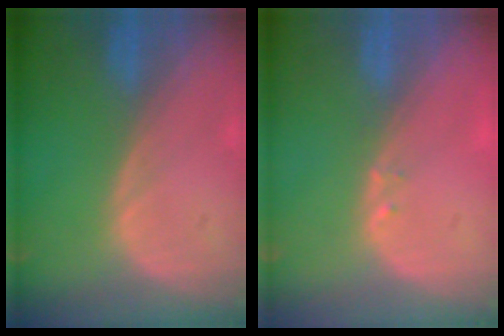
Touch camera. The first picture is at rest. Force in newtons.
{"total": 0.6, "press": 0.6, "slide": 0.2}